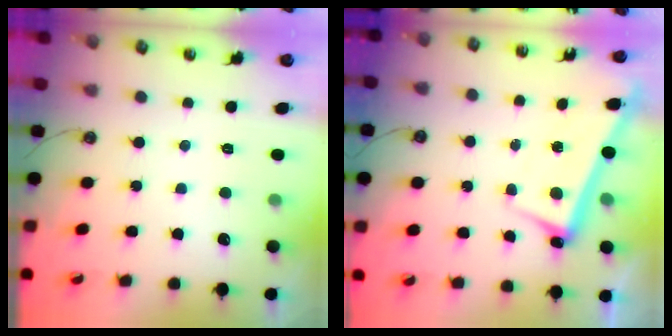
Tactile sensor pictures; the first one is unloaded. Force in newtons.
{"total": 2.6, "press": 2.4, "slide": 0.9}